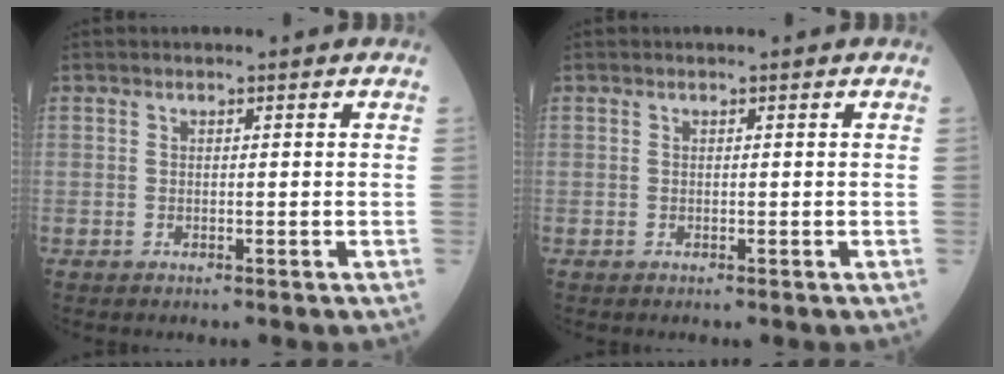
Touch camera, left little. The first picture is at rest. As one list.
[{"total": 0.0}]